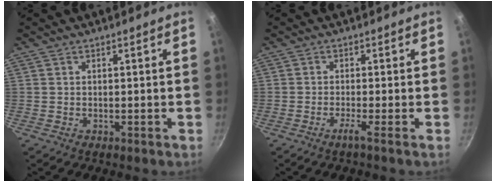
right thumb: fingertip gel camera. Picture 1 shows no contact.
{"total": 2.0, "force": [-1.2, -0.7, 1.5], "torque": [-0.039, 0.001, -0.027]}